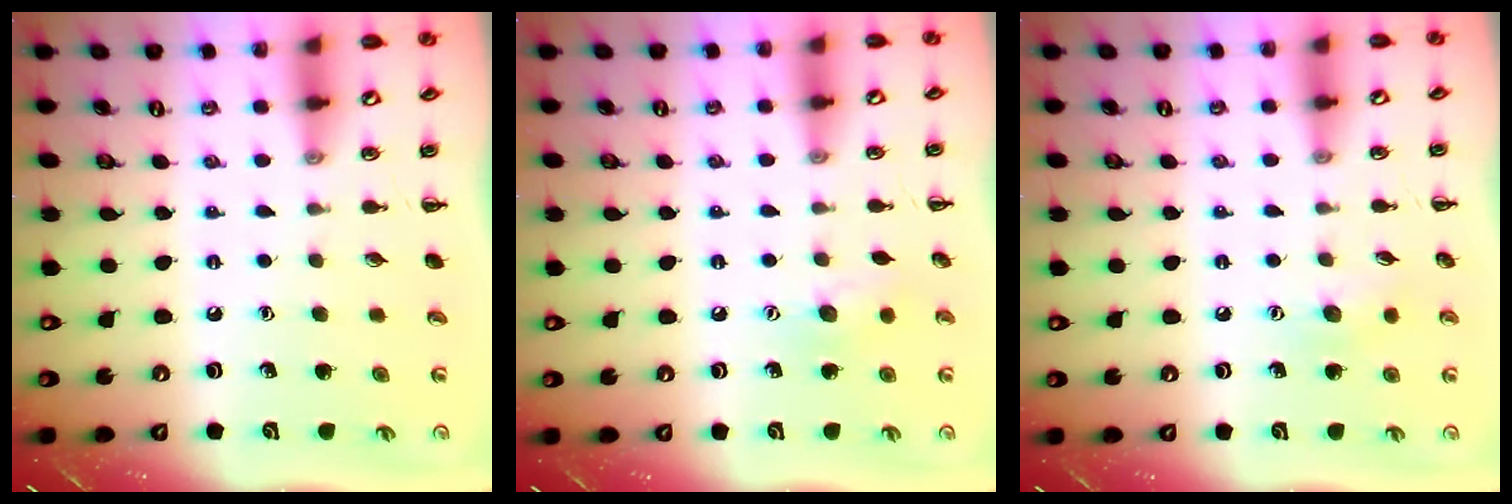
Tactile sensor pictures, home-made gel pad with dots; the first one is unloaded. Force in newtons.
{"total": 8.3, "press": 8.2, "slide": 1.3}
{"total": 6.5, "press": 6.3, "slide": 1.6}